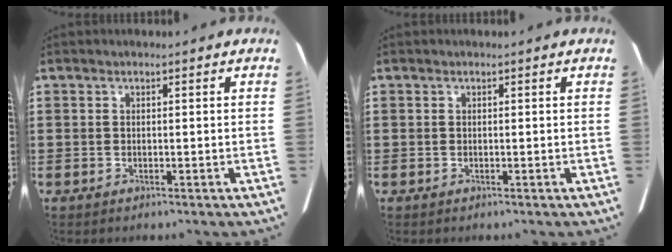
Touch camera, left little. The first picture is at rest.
{"total": 0.0}